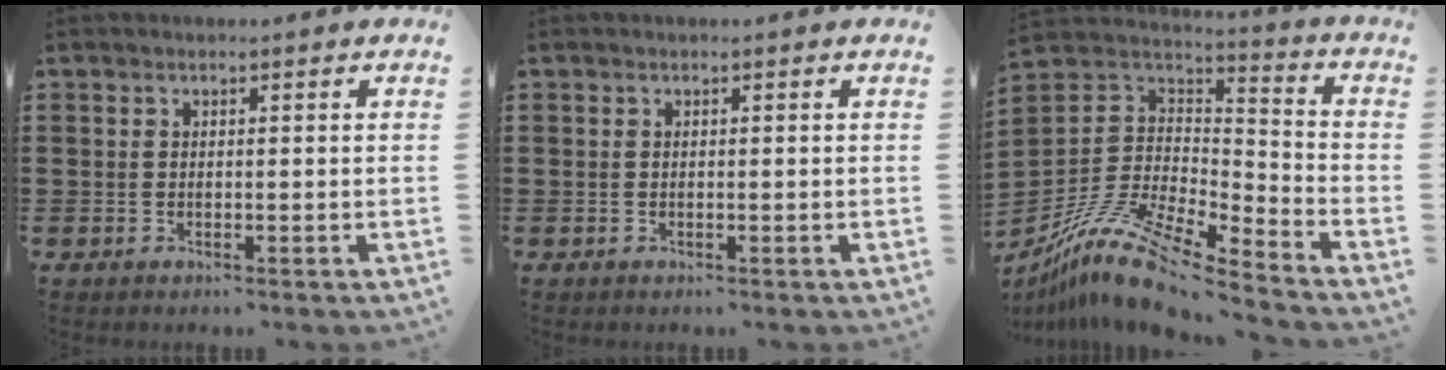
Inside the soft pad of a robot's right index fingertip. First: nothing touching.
{"total": 0.0}
{"total": 13.0, "force": [-10.1, 3.0, 7.7], "torque": [-0.171, 0.017, -0.198]}